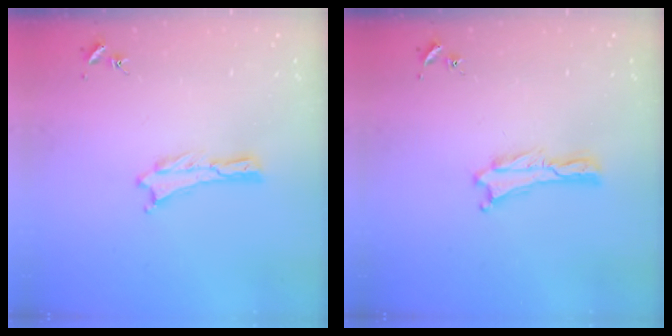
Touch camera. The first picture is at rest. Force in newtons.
{"total": 0.0}